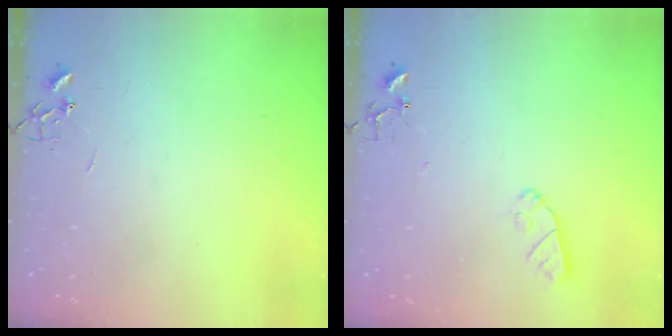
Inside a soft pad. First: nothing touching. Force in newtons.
{"total": 6.6, "press": 6.6, "slide": 0.2}